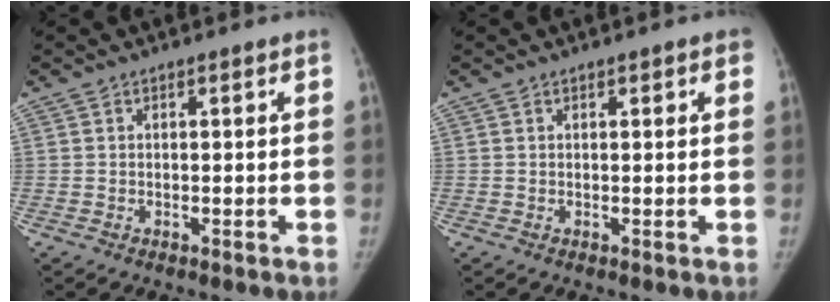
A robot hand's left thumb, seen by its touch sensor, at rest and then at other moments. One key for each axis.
{"total": 1.5, "fx": 0.7, "fy": 0.8, "fz": 1.1, "tx": -0.003, "ty": 0.000, "tz": 0.008}